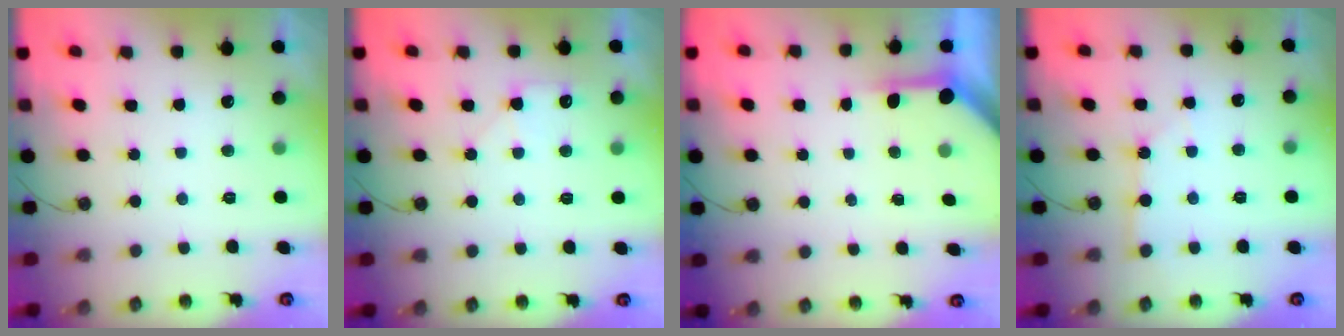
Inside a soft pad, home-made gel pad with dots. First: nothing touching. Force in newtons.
{"total": 5.6, "press": 5.6, "slide": 1.0}
{"total": 3.9, "press": 3.9, "slide": 0.3}
{"total": 2.2, "press": 2.2, "slide": 0.3}